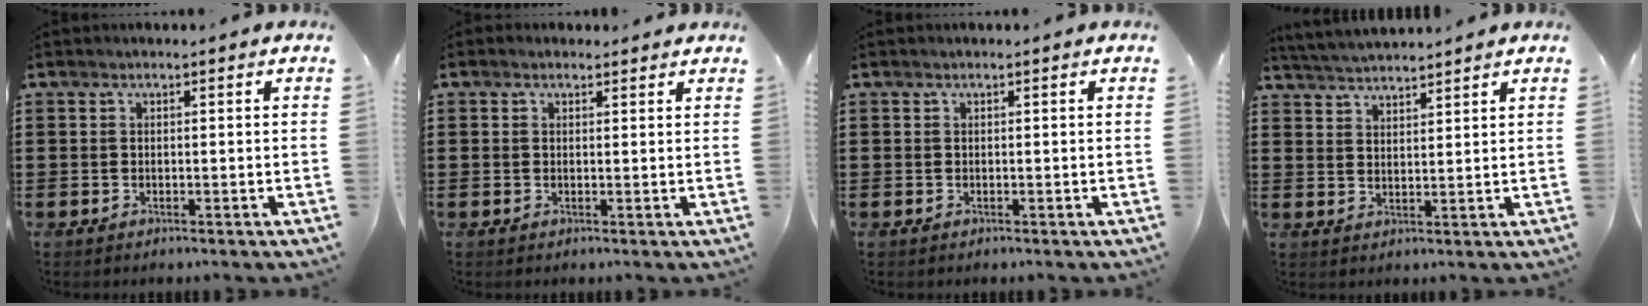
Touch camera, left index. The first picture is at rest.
{"total": 0.9, "force": [0.7, 0.5, 0.2], "torque": [-0.005, 0.005, 0.012]}
{"total": 0.0}
{"total": 3.2, "force": [3.2, -0.2, 0.0], "torque": [-0.012, -0.011, 0.058]}